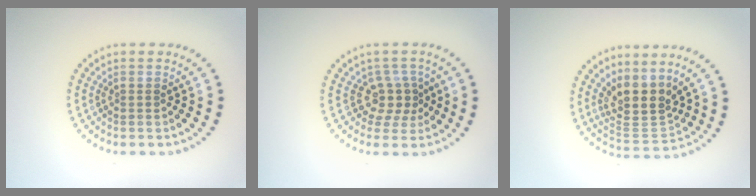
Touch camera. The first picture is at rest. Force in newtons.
{"total": 2.7, "press": 2.0, "slide": 1.8}
{"total": 4.3, "press": 3.5, "slide": 2.4}